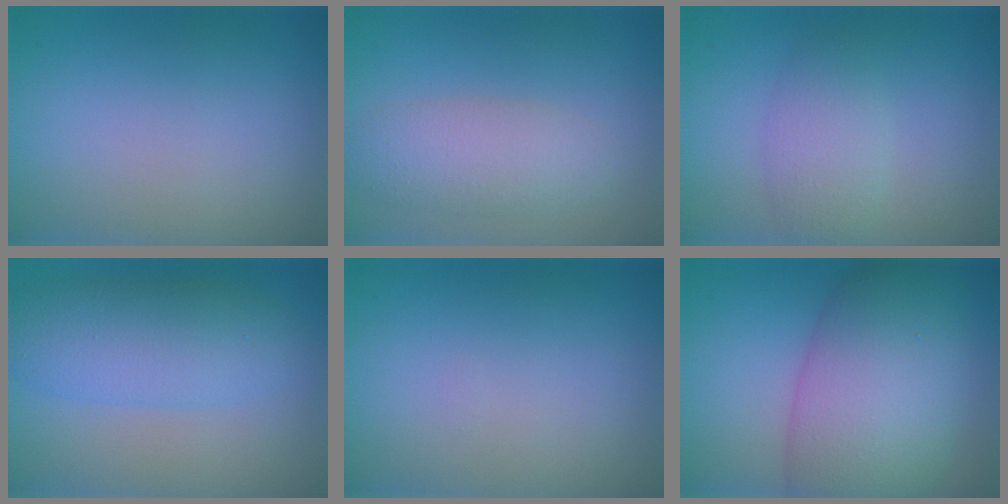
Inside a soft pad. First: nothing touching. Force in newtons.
{"total": 3.7, "press": 3.7, "slide": 0.1}
{"total": 3.0, "press": 3.0, "slide": 0.0}
{"total": 5.7, "press": 5.6, "slide": 0.4}
{"total": 0.0}
{"total": 10.1, "press": 10.1, "slide": 0.3}